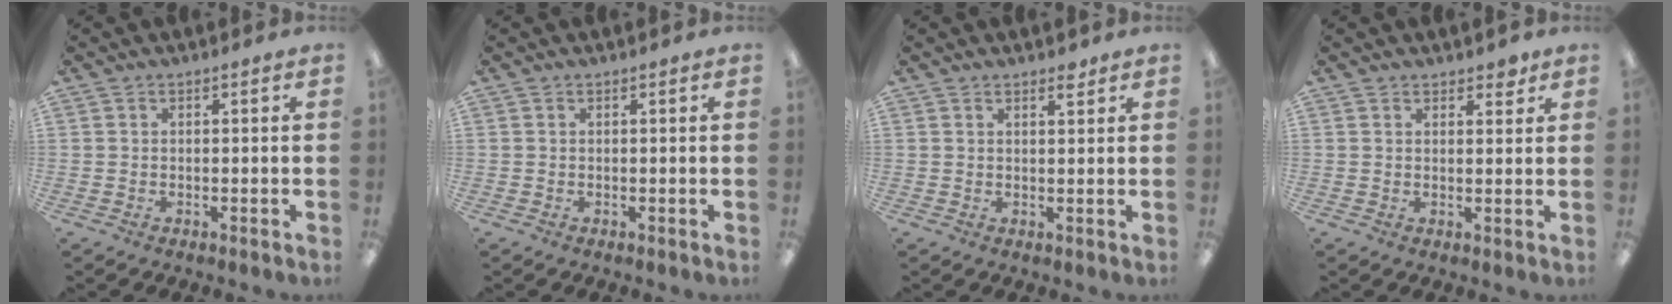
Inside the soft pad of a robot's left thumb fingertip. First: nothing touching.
{"total": 0.0}
{"total": 2.2, "force": [1.9, 0.6, 0.8], "torque": [-0.002, -0.008, 0.031]}
{"total": 2.3, "force": [2.0, 1.0, 0.6], "torque": [0.004, -0.008, 0.034]}